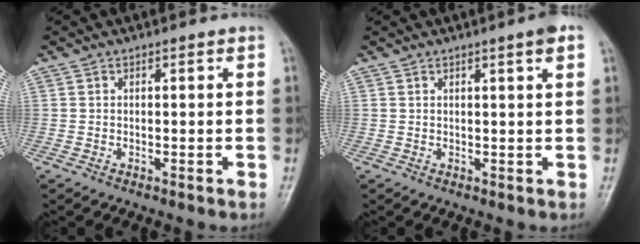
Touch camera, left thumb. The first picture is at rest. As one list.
[{"total": 2.6, "force": [1.5, -0.3, 2.1], "torque": [-0.031, -0.005, 0.018]}]